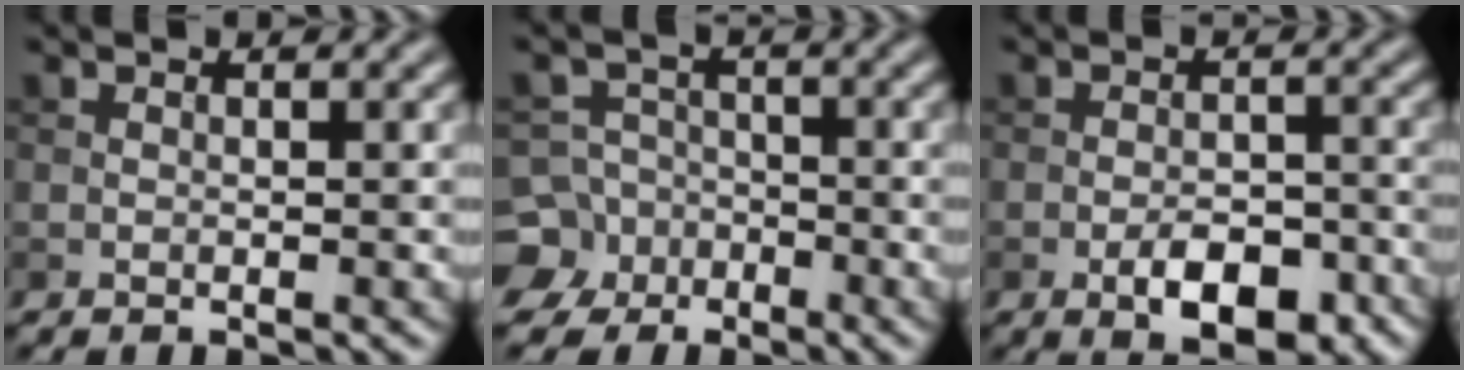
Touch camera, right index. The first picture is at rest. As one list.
[{"total": 8.3, "force": [-4.5, 6.9, 0.9], "torque": [-0.017, -0.019, -0.106]}, {"total": 5.2, "force": [-2.5, 2.5, 3.9], "torque": [-0.057, -0.001, -0.039]}]